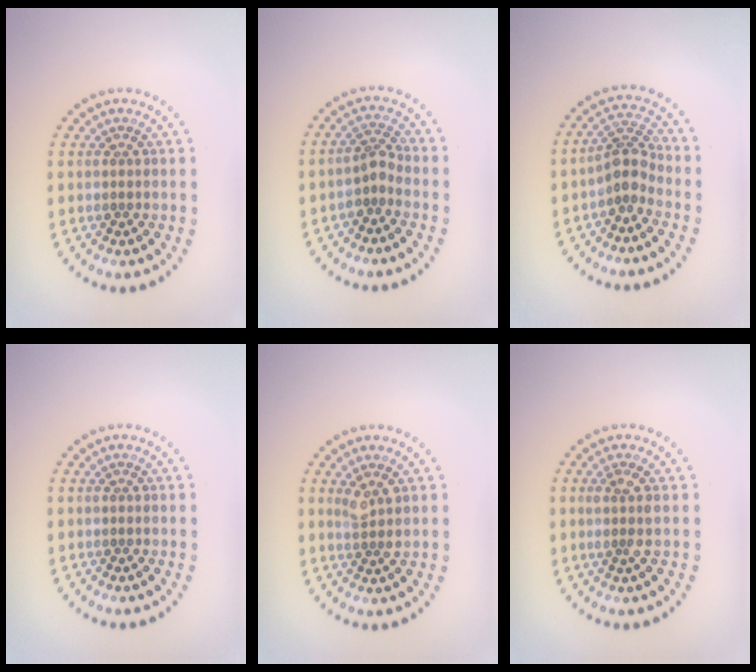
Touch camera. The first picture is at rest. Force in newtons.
{"total": 1.9, "press": 1.4, "slide": 1.3}
{"total": 2.6, "press": 2.1, "slide": 1.7}
{"total": 0.0}
{"total": 1.6, "press": 1.3, "slide": 0.9}
{"total": 1.7, "press": 1.4, "slide": 1.0}